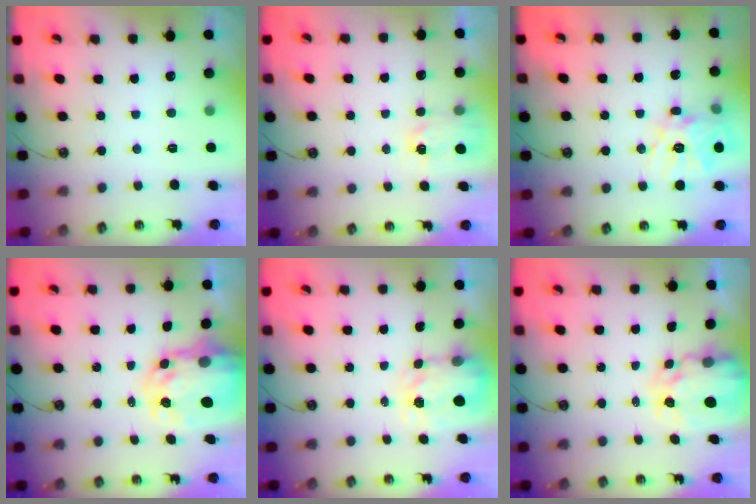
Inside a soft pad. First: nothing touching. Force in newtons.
{"total": 2.5, "press": 2.4, "slide": 0.4}
{"total": 15.7, "press": 15.6, "slide": 1.7}
{"total": 7.6, "press": 7.6, "slide": 0.7}
{"total": 3.8, "press": 3.8, "slide": 0.6}
{"total": 6.0, "press": 6.0, "slide": 0.7}